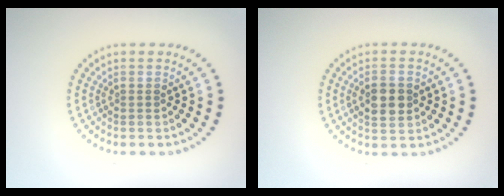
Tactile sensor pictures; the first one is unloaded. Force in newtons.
{"total": 3.1, "press": 3.1, "slide": 0.1}